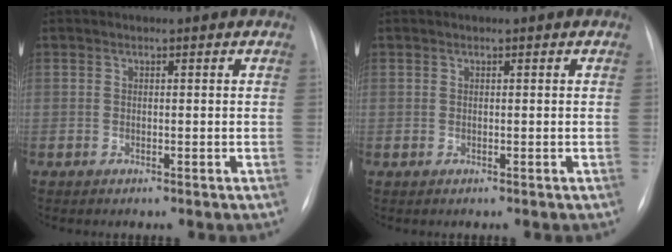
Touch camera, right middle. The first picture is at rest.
{"total": 0.0}